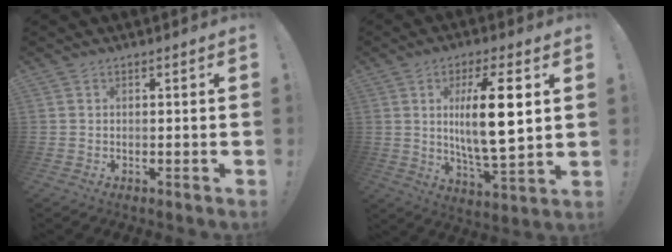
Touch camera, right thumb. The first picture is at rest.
{"total": 16.0, "force": [3.0, 4.0, 15.2], "torque": [-0.269, -0.018, 0.032]}